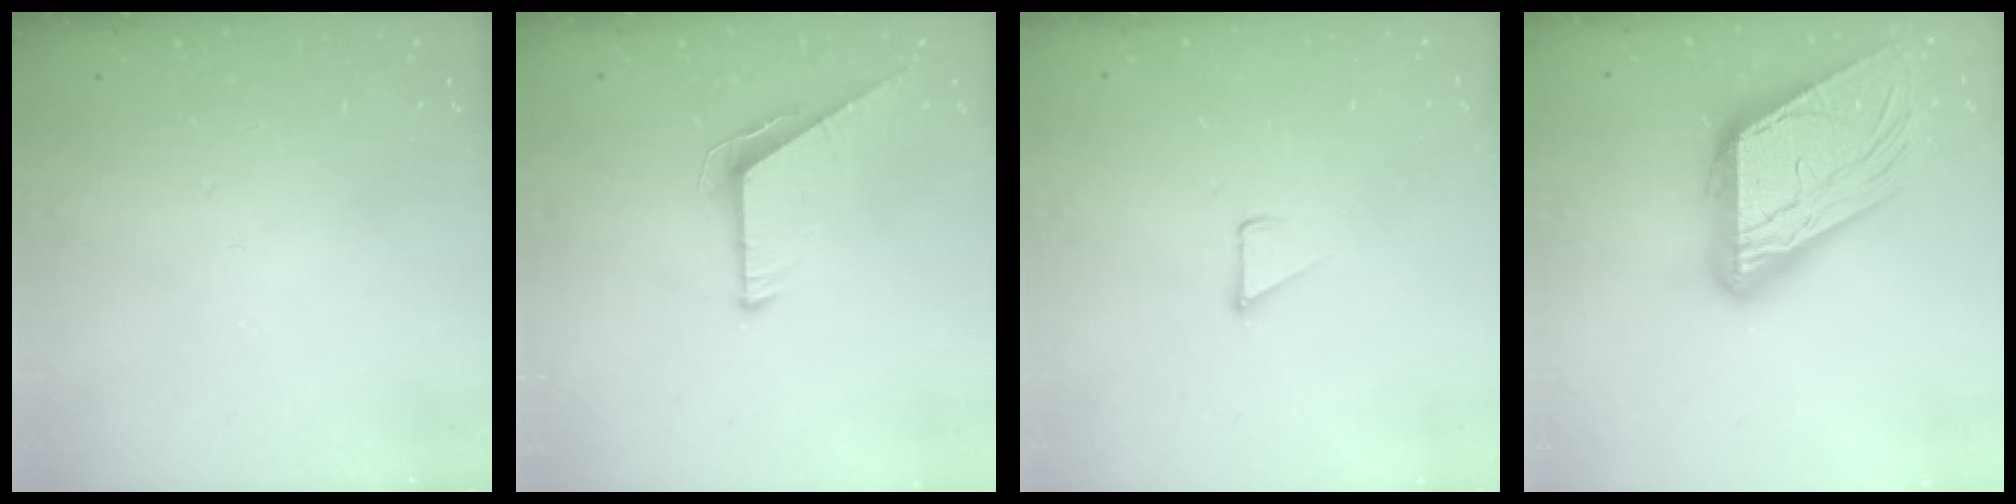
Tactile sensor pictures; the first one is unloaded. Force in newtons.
{"total": 6.2, "press": 6.2, "slide": 0.5}
{"total": 2.8, "press": 2.8, "slide": 0.2}
{"total": 20.7, "press": 20.6, "slide": 2.1}